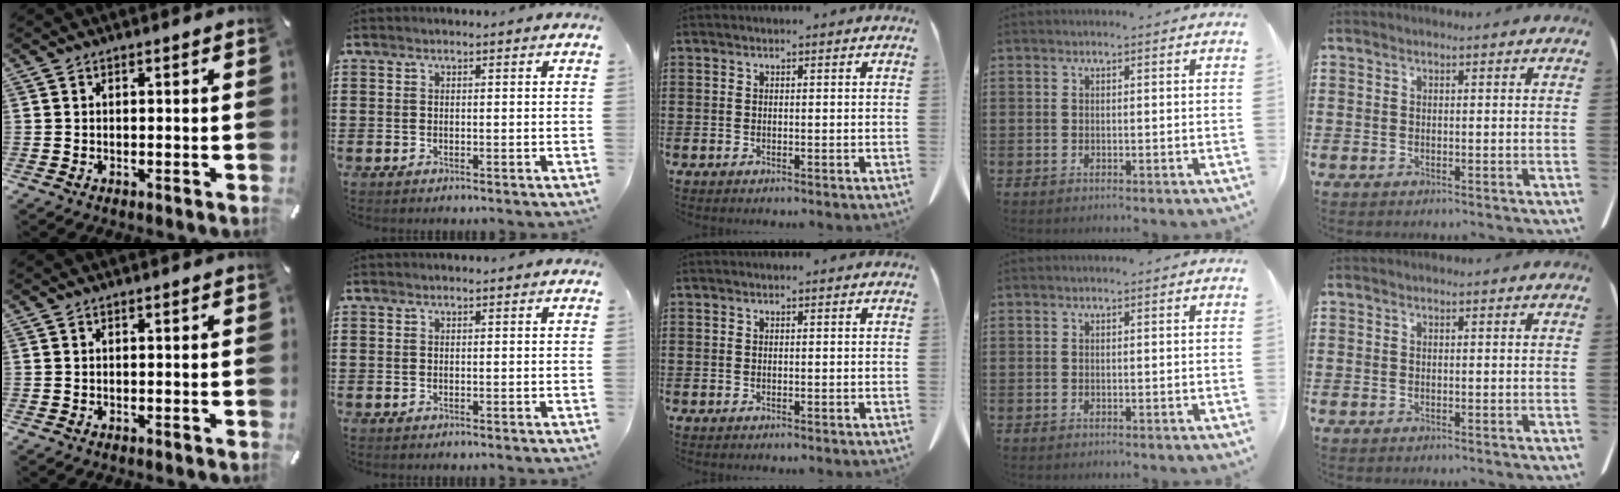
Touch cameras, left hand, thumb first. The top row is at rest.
{}